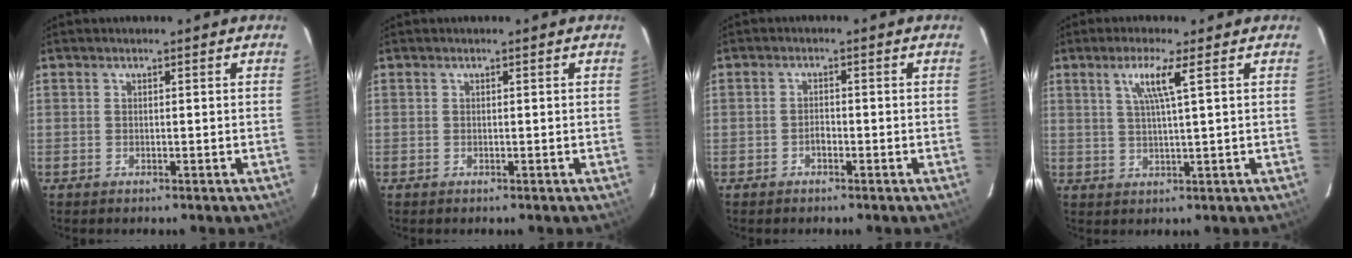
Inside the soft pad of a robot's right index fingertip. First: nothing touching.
{"total": 0.0}
{"total": 1.2, "force": [-0.8, 0.7, 0.6], "torque": [-0.011, 0.004, -0.014]}
{"total": 4.9, "force": [2.2, -0.6, 4.4], "torque": [-0.081, 0.000, 0.041]}